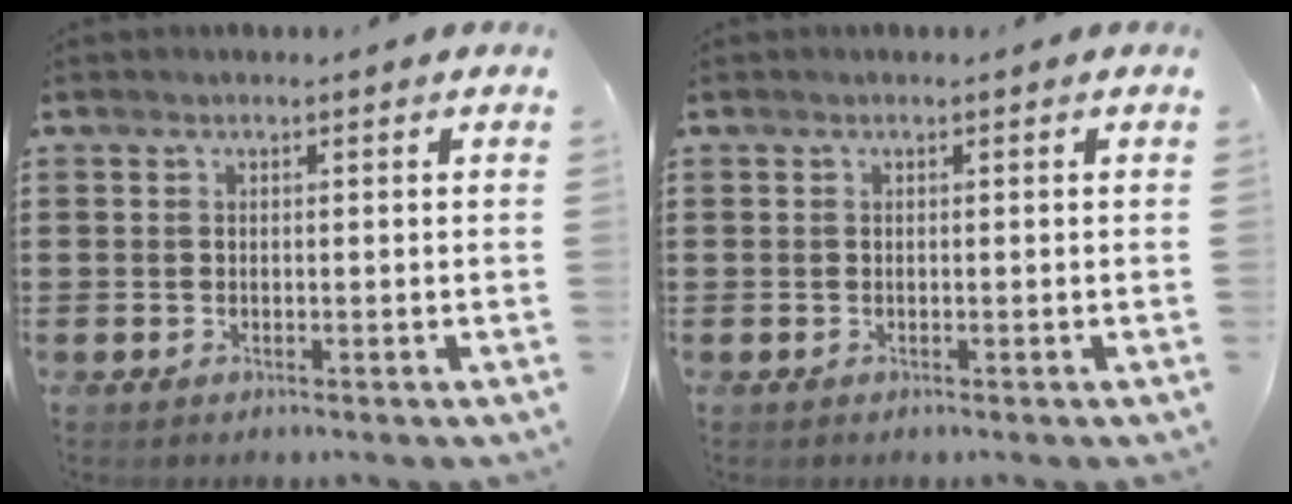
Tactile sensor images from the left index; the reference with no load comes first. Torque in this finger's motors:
{"motor_torque": [0.00, 0.00, 0.00, 0.00]}